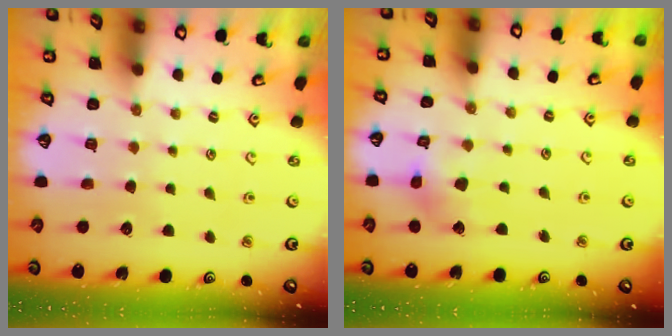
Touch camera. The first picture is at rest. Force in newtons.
{"total": 6.9, "press": 6.8, "slide": 0.8}